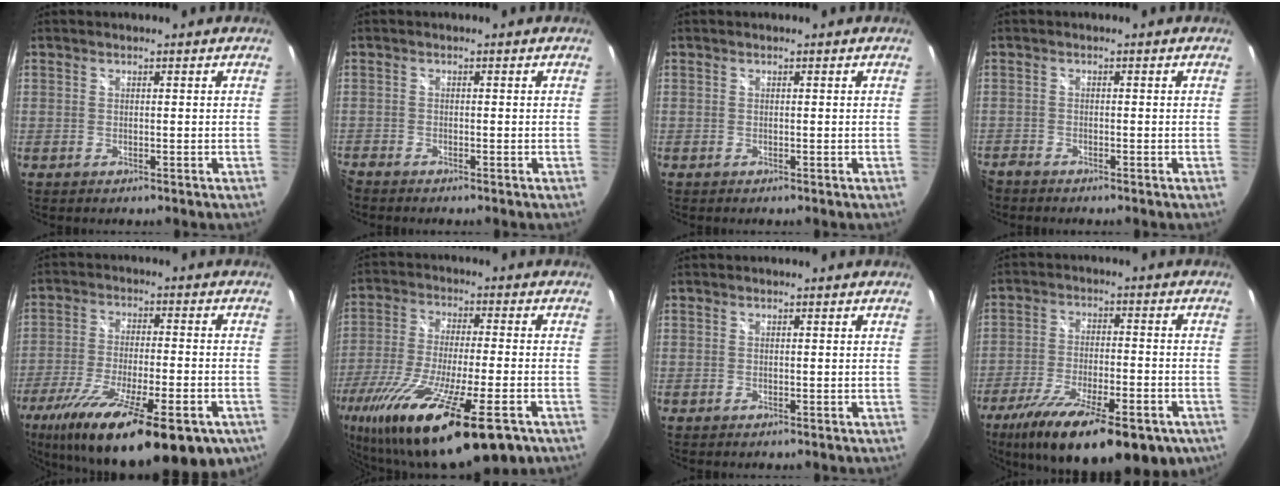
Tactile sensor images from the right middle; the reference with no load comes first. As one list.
[{"total": 1.8, "force": [-1.8, 0.1, 0.4], "torque": [-0.015, -0.010, -0.039]}, {"total": 0.0}, {"total": 2.8, "force": [-2.6, 0.9, 0.5], "torque": [-0.025, -0.012, -0.054]}, {"total": 26.9, "force": [-17.2, 7.8, 19.1], "torque": [-0.337, -0.067, -0.260]}, {"total": 25.2, "force": [-15.8, 5.4, 18.8], "torque": [-0.369, -0.077, -0.272]}, {"total": 0.0}, {"total": 23.5, "force": [-15.2, 7.9, 16.0], "torque": [-0.286, -0.055, -0.226]}]